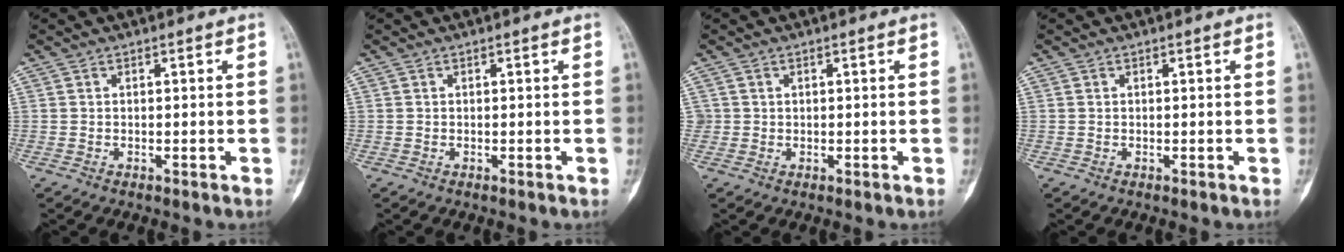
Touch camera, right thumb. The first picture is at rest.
{"total": 0.0}
{"total": 1.1, "force": [0.4, 1.0, 0.1], "torque": [0.012, 0.001, 0.003]}
{"total": 0.0}